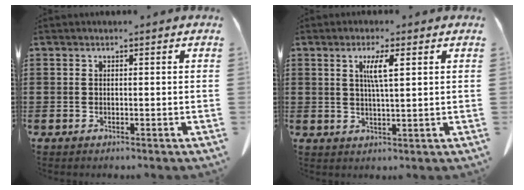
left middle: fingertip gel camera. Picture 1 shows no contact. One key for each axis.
{"total": 4.1, "fx": 1.4, "fy": 0.4, "fz": 3.8, "tx": -0.078, "ty": 0.003, "tz": 0.020}